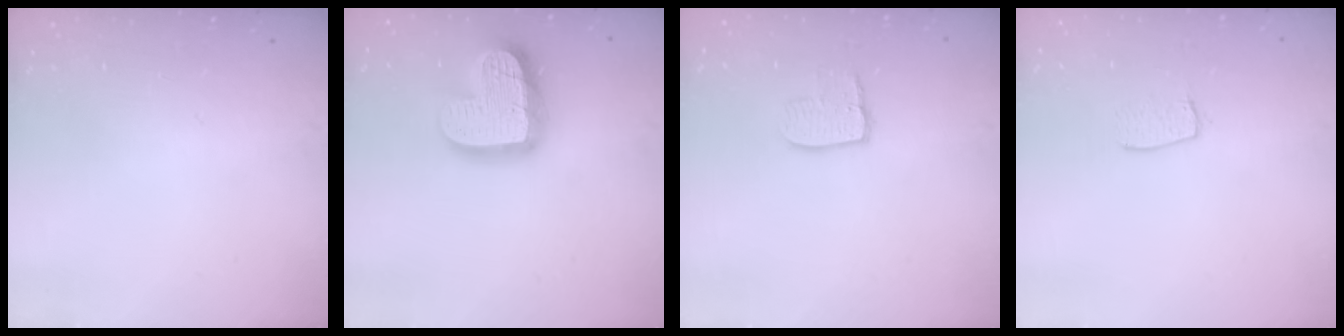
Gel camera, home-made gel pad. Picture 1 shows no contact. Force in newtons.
{"total": 17.7, "press": 17.7, "slide": 1.5}
{"total": 8.0, "press": 8.0, "slide": 0.7}
{"total": 5.9, "press": 5.9, "slide": 0.3}